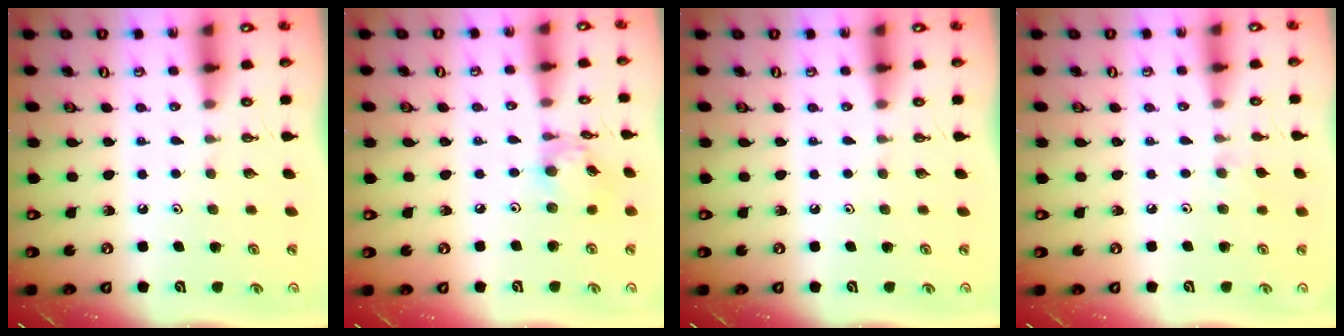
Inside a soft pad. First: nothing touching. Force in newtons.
{"total": 10.0, "press": 10.0, "slide": 0.8}
{"total": 0.0}
{"total": 3.8, "press": 3.7, "slide": 0.8}